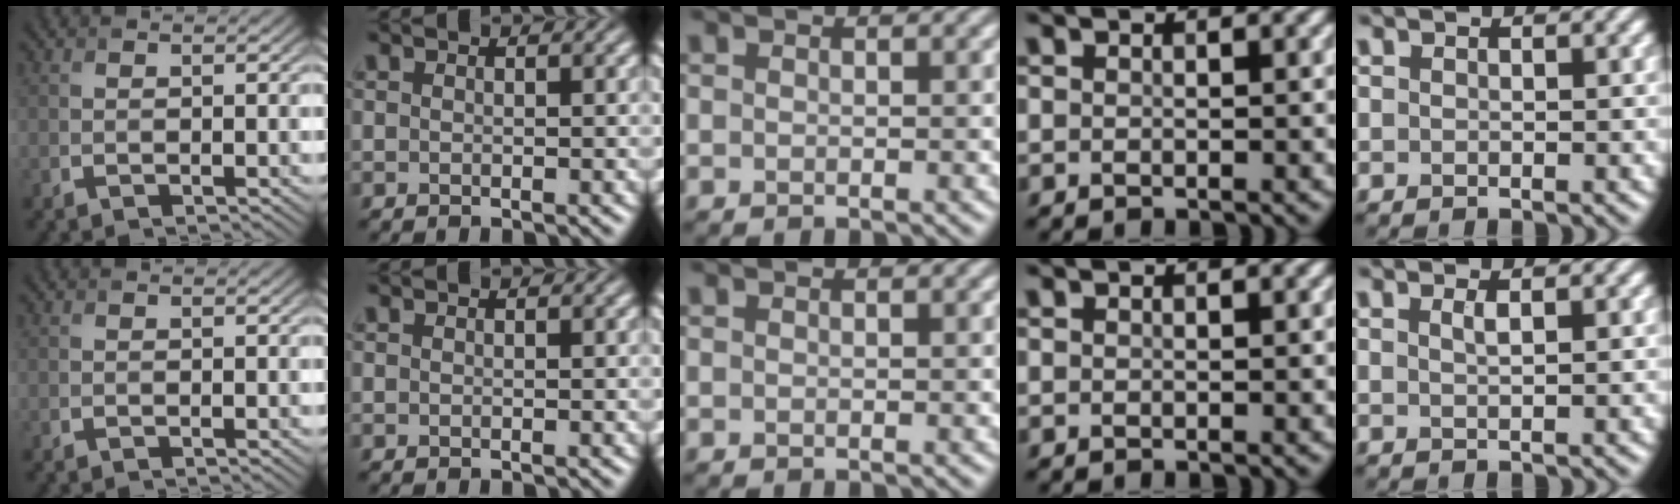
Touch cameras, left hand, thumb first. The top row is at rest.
{"little": {"total": 1.0, "force": [0.5, 0.3, 0.9], "torque": [-0.012, 0.002, 0.006]}}